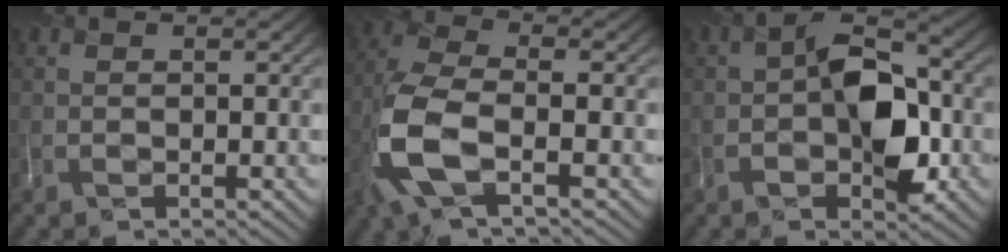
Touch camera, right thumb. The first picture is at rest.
{"total": 9.3, "force": [-3.2, 3.8, 7.9], "torque": [-0.187, -0.006, -0.073]}
{"total": 7.6, "force": [-1.7, 3.8, 6.4], "torque": [-0.094, 0.017, -0.030]}